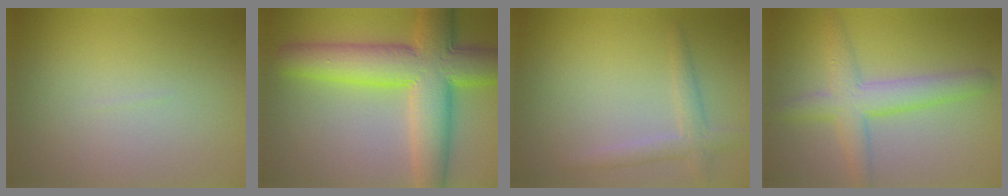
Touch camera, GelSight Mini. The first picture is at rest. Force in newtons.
{"total": 11.0, "press": 11.0, "slide": 0.2}
{"total": 2.3, "press": 2.3, "slide": 0.1}
{"total": 4.6, "press": 4.6, "slide": 0.1}